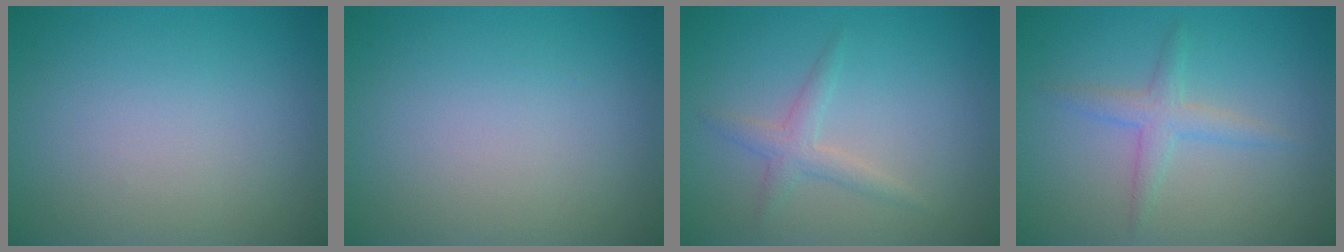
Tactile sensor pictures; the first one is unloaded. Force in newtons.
{"total": 0.0}
{"total": 1.8, "press": 1.8, "slide": 0.1}
{"total": 2.2, "press": 2.2, "slide": 0.1}